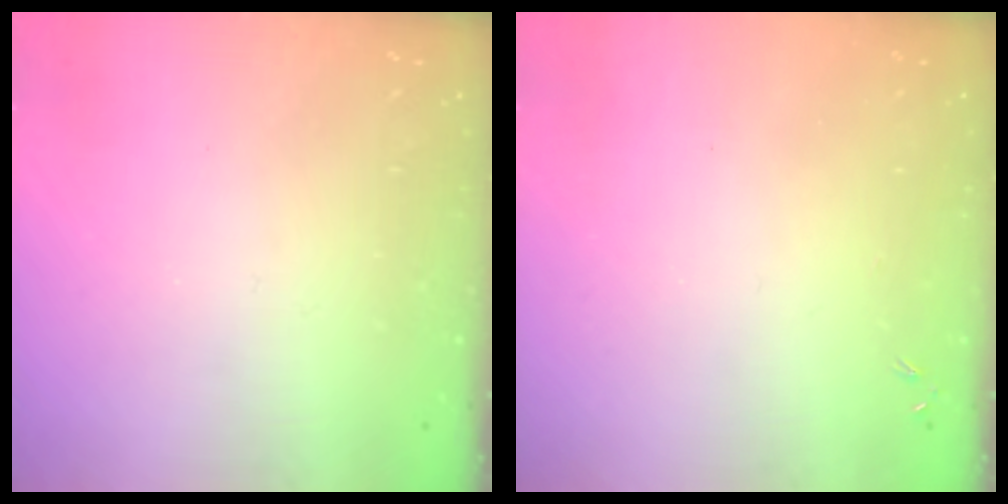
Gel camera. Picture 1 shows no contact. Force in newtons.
{"total": 0.0}